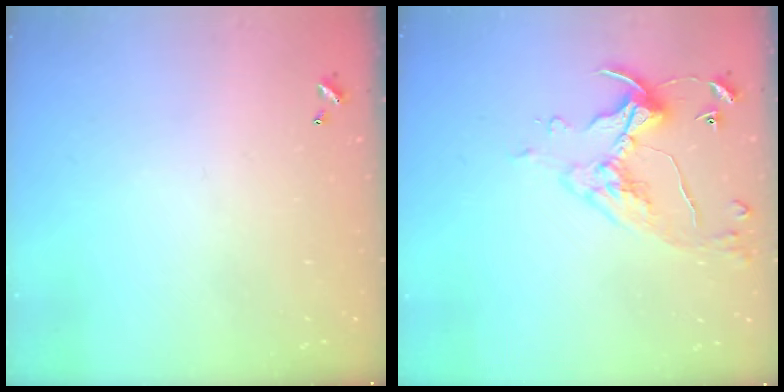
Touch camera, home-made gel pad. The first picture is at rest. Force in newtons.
{"total": 6.8, "press": 6.7, "slide": 0.8}